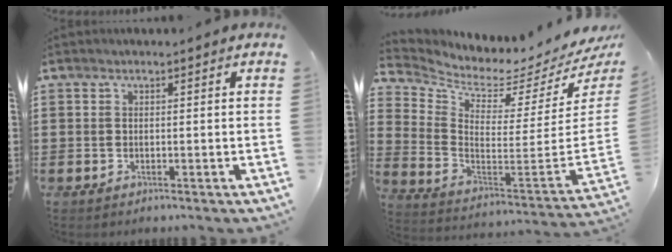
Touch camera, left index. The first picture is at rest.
{"total": 1.9, "force": [1.3, 1.0, 1.0], "torque": [-0.038, -0.046, 0.013]}